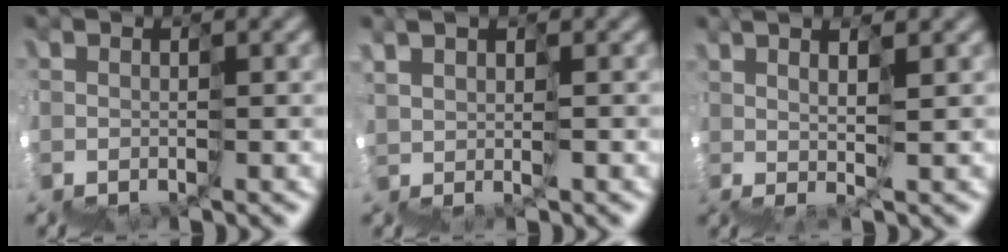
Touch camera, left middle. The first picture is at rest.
{"total": 2.6, "force": [2.0, -1.3, -1.1], "torque": [0.025, 0.016, 0.038]}
{"total": 3.1, "force": [2.4, -1.7, 1.0], "torque": [0.025, 0.026, 0.044]}